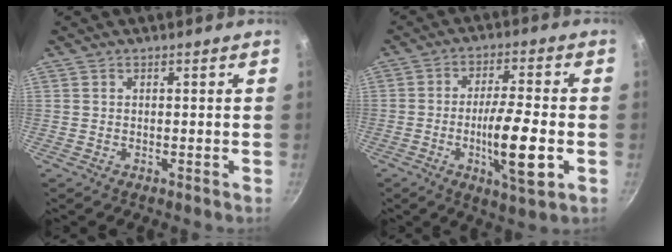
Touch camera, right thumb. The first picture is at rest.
{"total": 12.0, "force": [-3.1, 2.7, 11.3], "torque": [-0.193, 0.012, -0.053]}